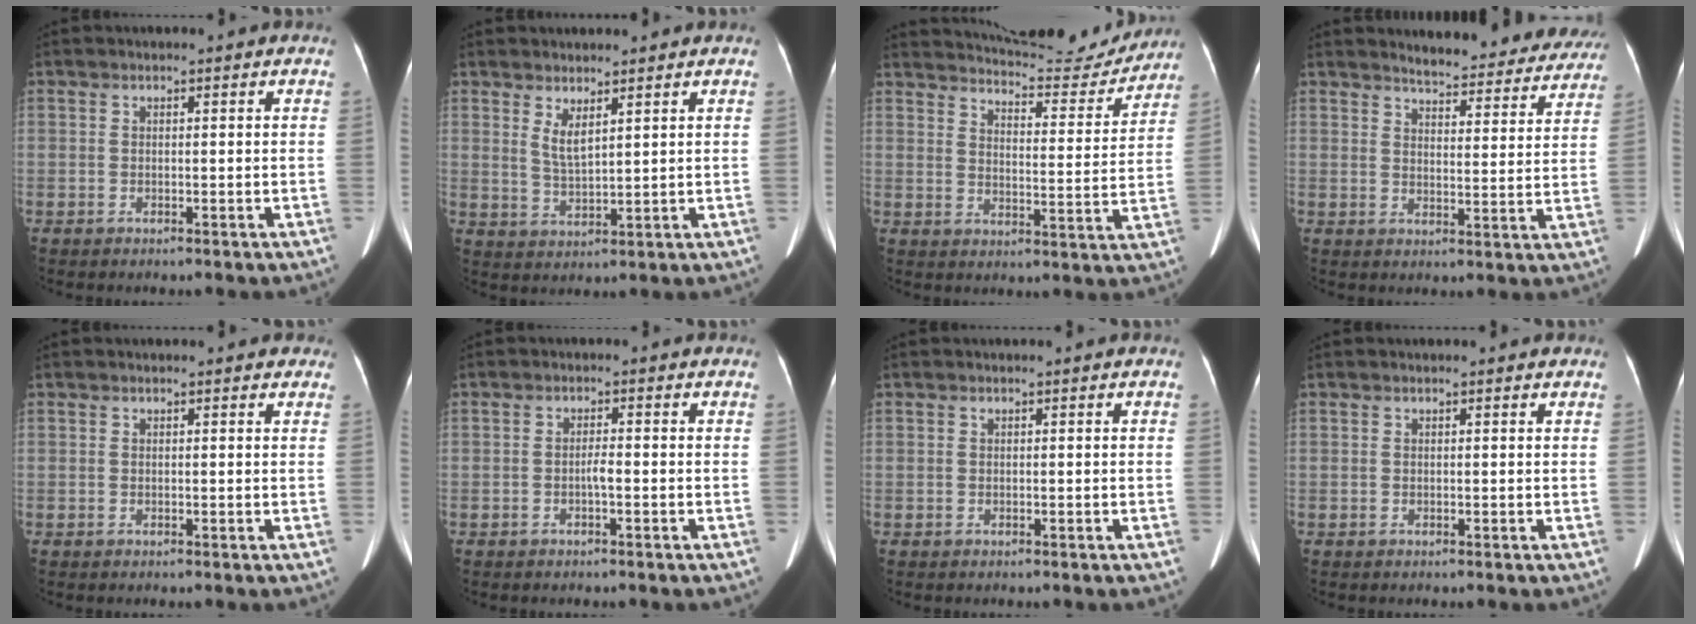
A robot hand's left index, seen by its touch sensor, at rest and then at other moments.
{"total": 3.3, "force": [2.1, 0.6, 2.4], "torque": [-0.053, -0.012, 0.048]}
{"total": 15.9, "force": [15.5, 1.9, 3.2], "torque": [-0.042, -0.034, 0.199]}
{"total": 17.5, "force": [16.5, 3.6, 4.8], "torque": [-0.037, -0.038, 0.184]}
{"total": 2.7, "force": [2.3, 1.0, 1.0], "torque": [-0.007, 0.009, 0.016]}
{"total": 1.3, "force": [-0.6, 0.1, 1.2], "torque": [-0.019, 0.000, -0.010]}
{"total": 0.0}
{"total": 1.1, "force": [1.0, 0.4, 0.3], "torque": [-0.011, 0.007, 0.008]}